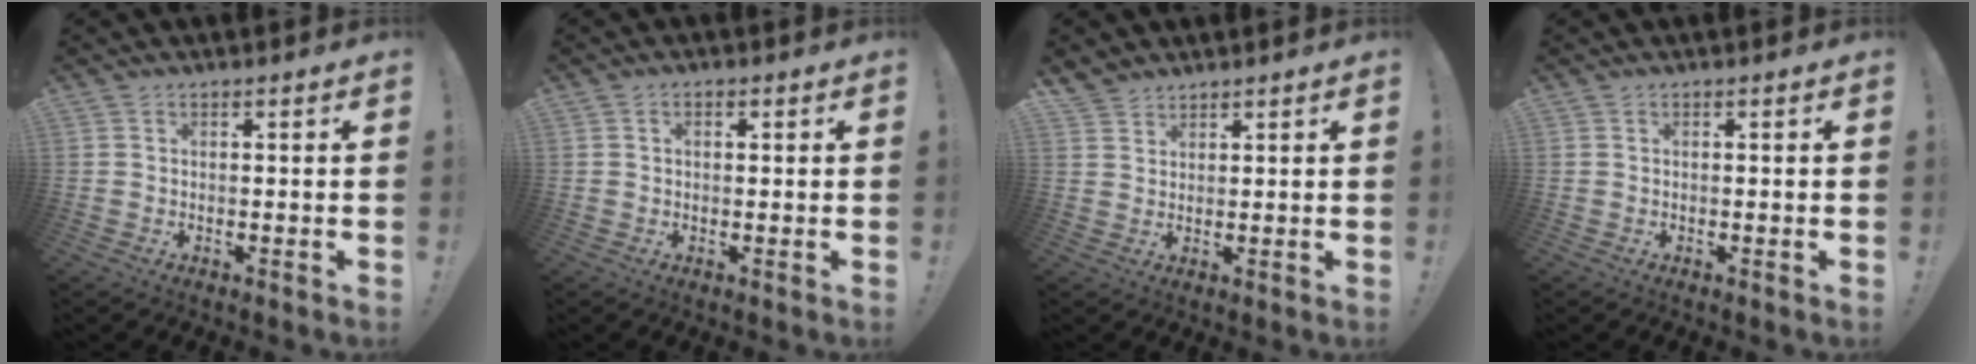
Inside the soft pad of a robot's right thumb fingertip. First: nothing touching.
{"total": 1.4, "force": [0.0, 0.9, 1.0], "torque": [-0.018, 0.004, -0.001]}
{"total": 3.5, "force": [3.0, 1.6, 0.3], "torque": [-0.010, -0.019, 0.059]}
{"total": 0.0}